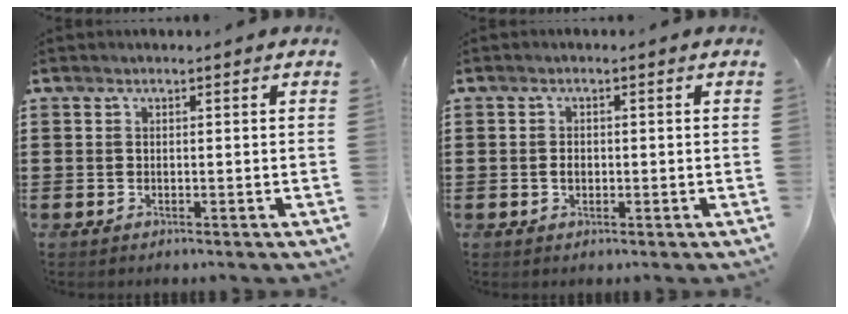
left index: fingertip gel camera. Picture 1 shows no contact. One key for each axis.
{"total": 1.5, "fx": -0.1, "fy": 0.9, "fz": 1.1, "tx": -0.025, "ty": 0.004, "tz": -0.003}